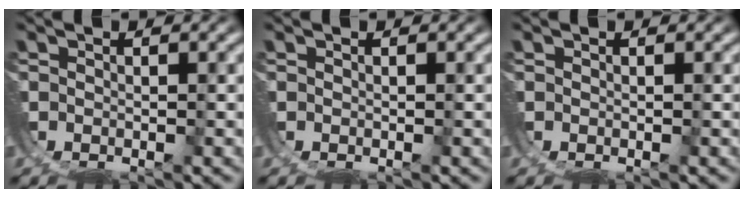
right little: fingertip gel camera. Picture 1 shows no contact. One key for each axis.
{"total": 0.0}
{"total": 0.0}